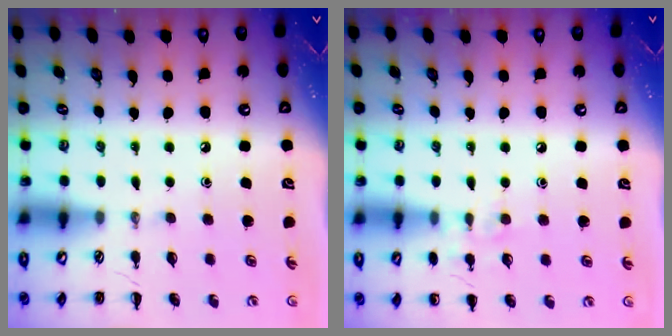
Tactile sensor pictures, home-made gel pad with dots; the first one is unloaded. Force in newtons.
{"total": 6.8, "press": 6.5, "slide": 2.0}